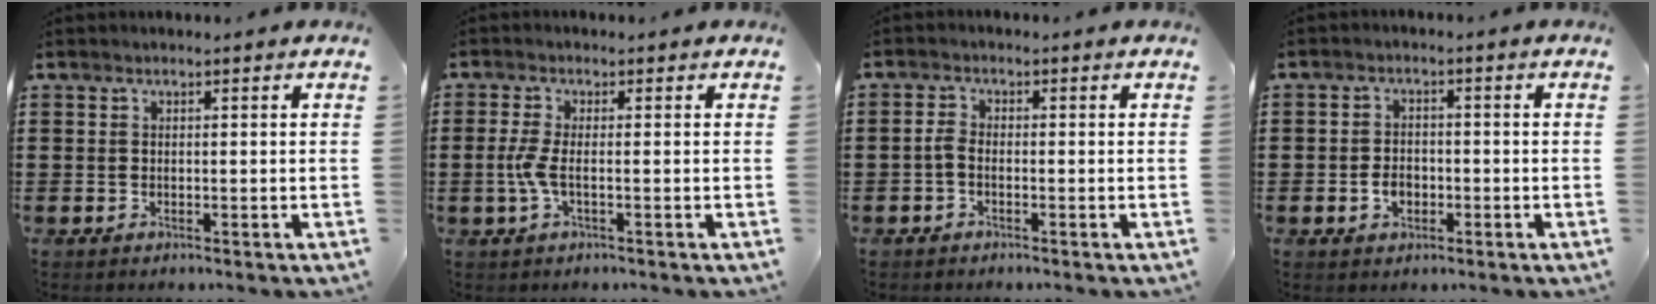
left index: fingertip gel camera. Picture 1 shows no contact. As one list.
[{"total": 3.3, "force": [-0.6, 0.7, 3.2], "torque": [-0.080, -0.007, -0.017]}, {"total": 1.6, "force": [-0.9, 0.6, 1.2], "torque": [-0.038, -0.002, -0.022]}, {"total": 3.0, "force": [-1.0, 2.1, 1.9], "torque": [-0.037, 0.000, -0.020]}]